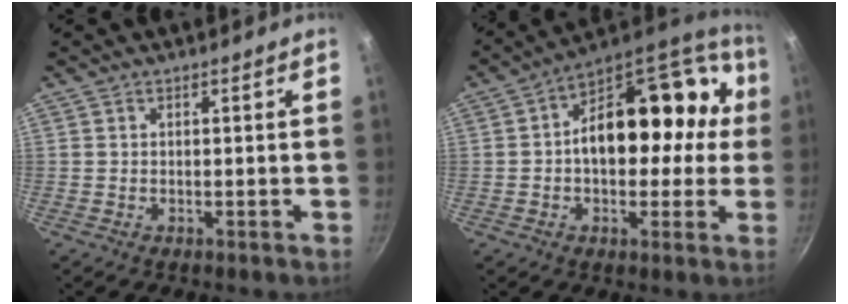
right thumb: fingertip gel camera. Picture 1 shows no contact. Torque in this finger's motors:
{"motor_torque": [2.35, 2.66, 0.59, -0.50, 0.10]}